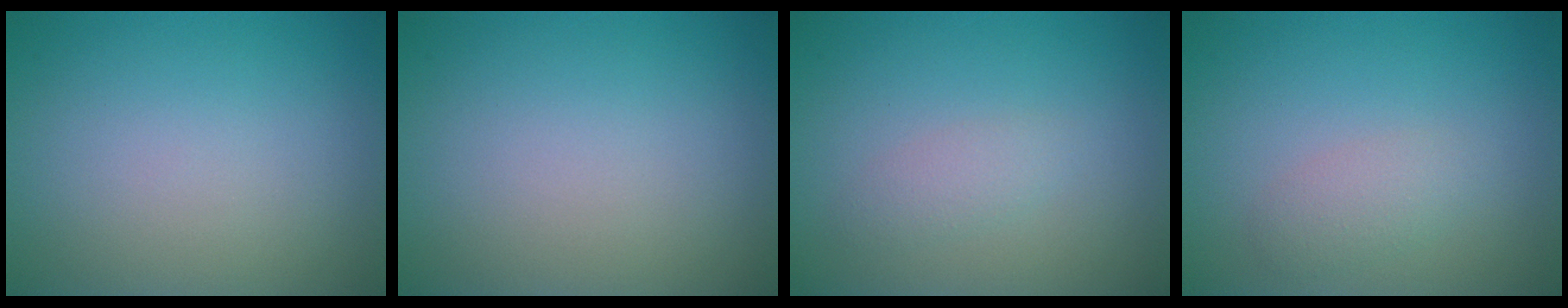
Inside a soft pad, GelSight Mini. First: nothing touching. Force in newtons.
{"total": 0.0}
{"total": 1.3, "press": 1.3, "slide": 0.1}
{"total": 1.7, "press": 1.7, "slide": 0.0}